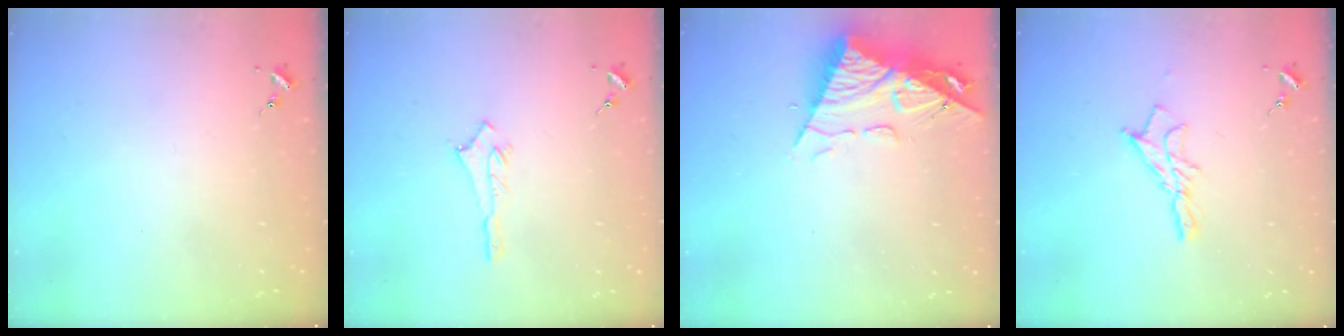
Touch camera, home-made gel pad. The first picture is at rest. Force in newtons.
{"total": 2.7, "press": 2.7, "slide": 0.2}
{"total": 12.3, "press": 12.2, "slide": 1.3}
{"total": 10.2, "press": 10.1, "slide": 0.9}